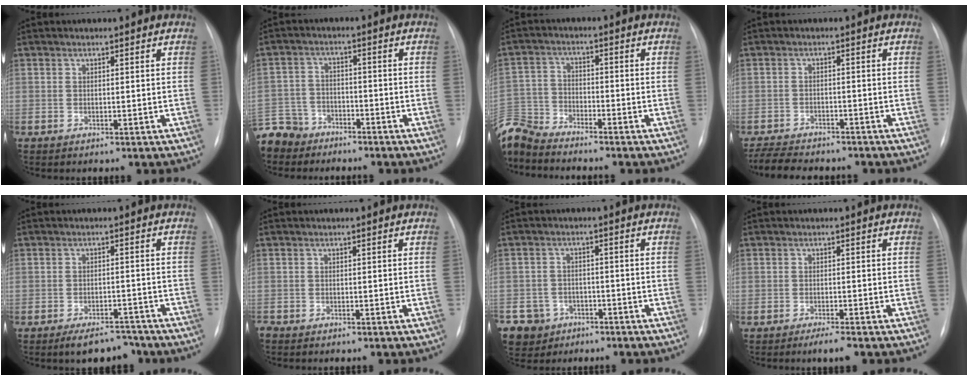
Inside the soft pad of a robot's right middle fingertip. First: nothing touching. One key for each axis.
{"total": 9.6, "fx": -7.9, "fy": 5.3, "fz": 1.2, "tx": -0.044, "ty": 0.000, "tz": -0.148}
{"total": 8.9, "fx": -8.7, "fy": 1.3, "fz": 1.2, "tx": -0.037, "ty": 0.004, "tz": -0.178}
{"total": 10.0, "fx": -8.9, "fy": 2.6, "fz": 3.7, "tx": -0.069, "ty": -0.007, "tz": -0.131}
{"total": 5.7, "fx": -4.7, "fy": 2.3, "fz": 2.3, "tx": -0.029, "ty": -0.001, "tz": -0.069}
{"total": 0.7, "fx": -0.6, "fy": 0.2, "fz": 0.1, "tx": -0.002, "ty": -0.001, "tz": -0.011}
{"total": 7.1, "fx": -4.1, "fy": 5.8, "fz": 0.5, "tx": -0.015, "ty": 0.007, "tz": -0.062}
{"total": 2.2, "fx": -1.7, "fy": 0.0, "fz": 1.5, "tx": -0.028, "ty": -0.005, "tz": -0.029}